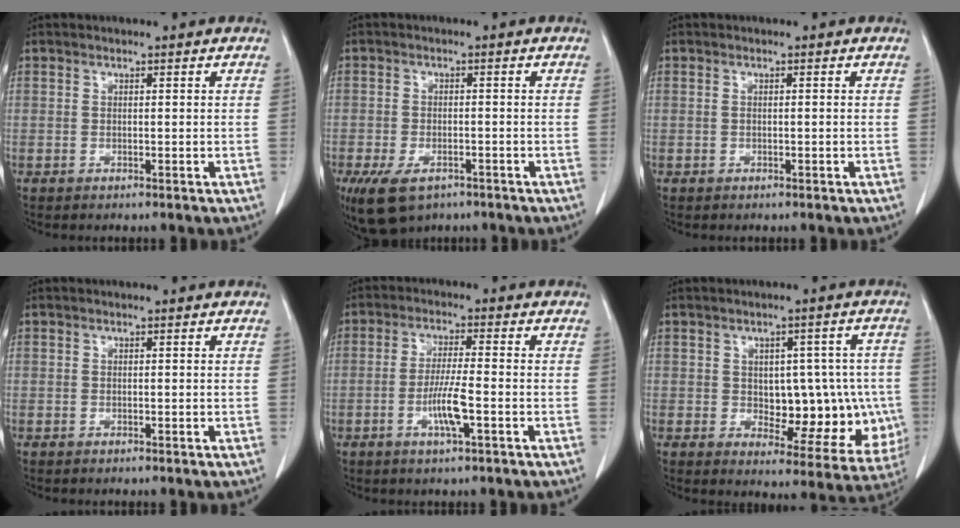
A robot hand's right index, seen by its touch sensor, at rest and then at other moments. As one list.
[{"total": 10.4, "force": [-6.0, 6.0, 6.0], "torque": [-0.131, -0.005, -0.089]}, {"total": 1.0, "force": [0.0, 0.5, 0.9], "torque": [-0.031, 0.006, 0.002]}, {"total": 0.0}, {"total": 6.5, "force": [-2.1, 0.8, 6.1], "torque": [-0.120, -0.002, -0.037]}, {"total": 17.5, "force": [-1.3, 10.1, 14.2], "torque": [-0.199, 0.026, 0.012]}]